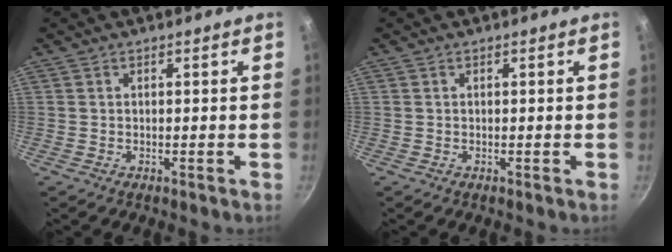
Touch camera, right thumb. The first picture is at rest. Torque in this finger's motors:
{"motor_torque": [-0.15, 0.16, 0.11, 0.09, -0.03]}